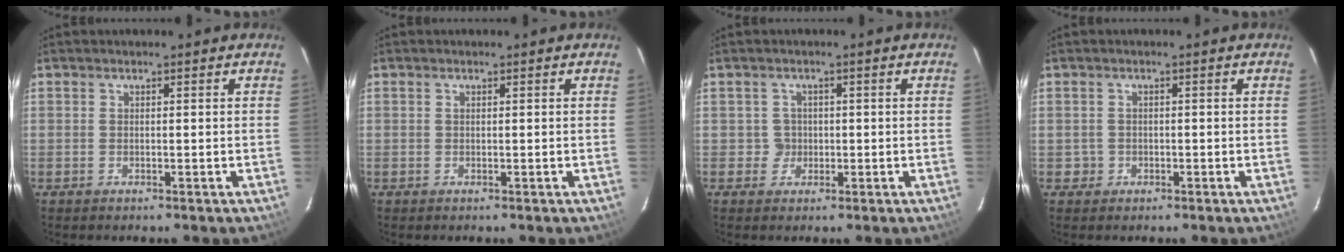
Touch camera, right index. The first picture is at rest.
{"total": 0.0}
{"total": 2.4, "force": [-0.3, 2.4, -0.2], "torque": [0.009, 0.012, -0.001]}
{"total": 1.8, "force": [-0.5, 1.7, -0.1], "torque": [0.004, 0.010, -0.004]}